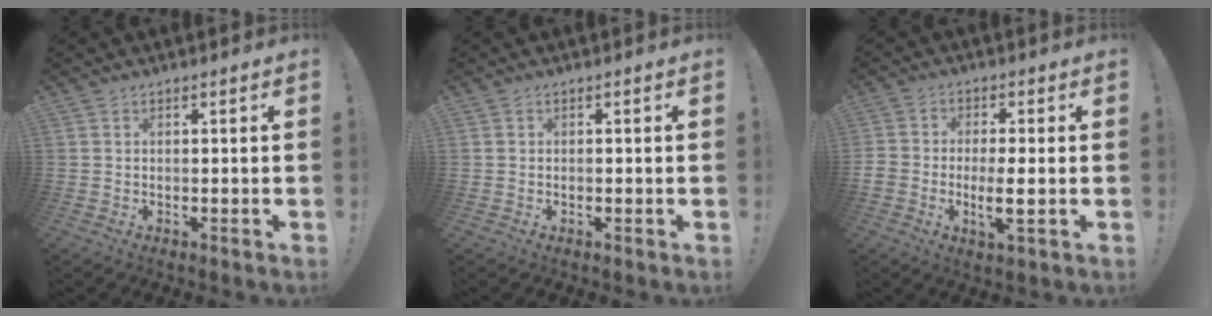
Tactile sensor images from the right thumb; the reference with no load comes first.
{"total": 0.0}
{"total": 6.2, "force": [-1.6, 2.0, 5.6], "torque": [-0.106, -0.007, -0.032]}